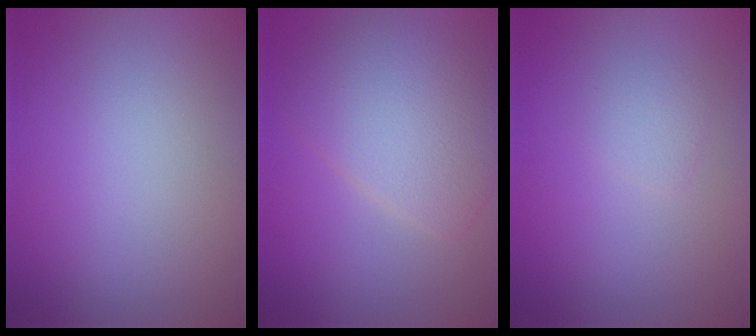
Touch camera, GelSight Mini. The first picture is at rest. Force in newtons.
{"total": 5.8, "press": 5.8, "slide": 0.2}
{"total": 1.0, "press": 1.0, "slide": 0.1}